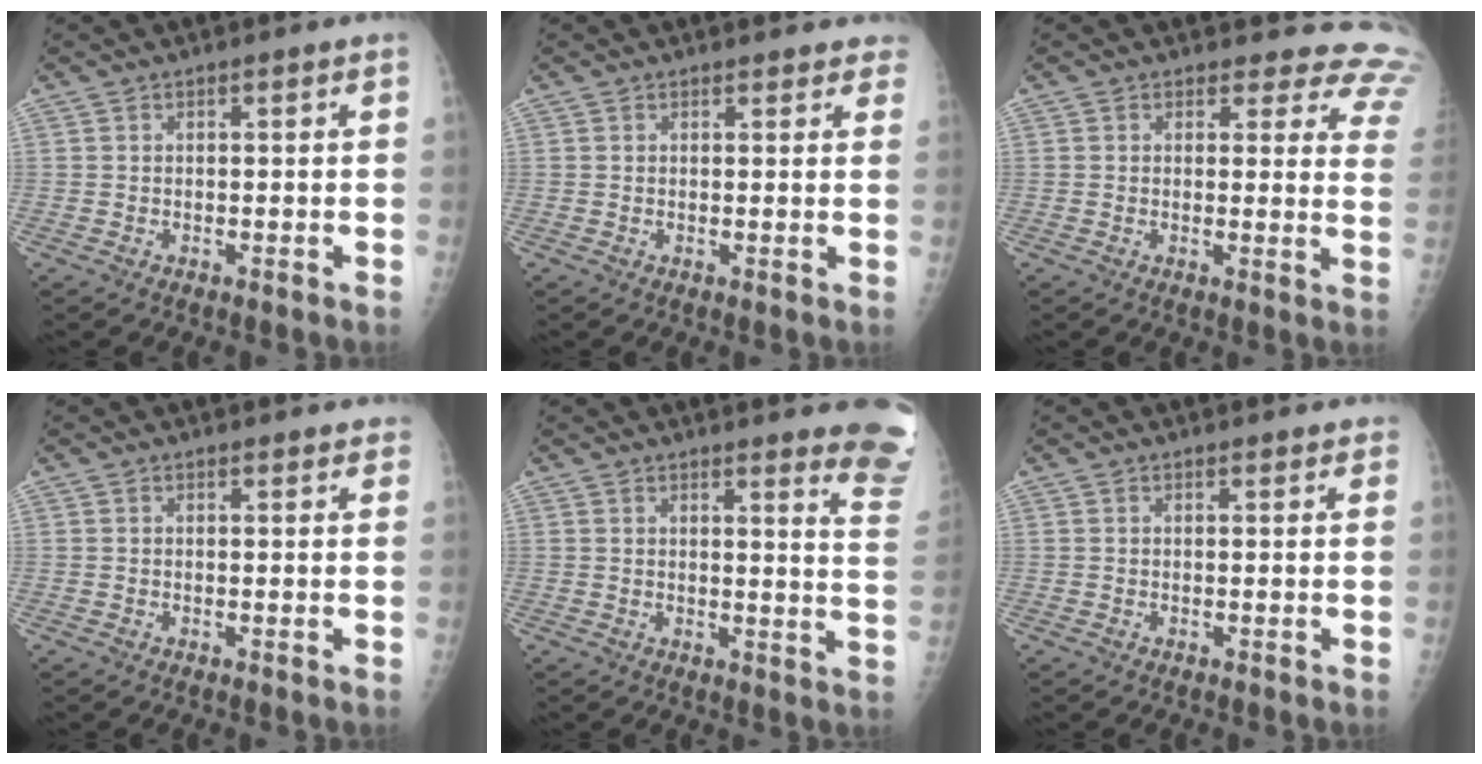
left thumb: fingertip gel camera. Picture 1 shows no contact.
{"total": 3.8, "force": [3.4, 1.6, 0.2], "torque": [0.033, -0.015, 0.018]}
{"total": 12.1, "force": [10.6, 5.3, 2.3], "torque": [0.028, -0.073, 0.076]}
{"total": 2.9, "force": [2.6, 1.0, 0.6], "torque": [0.013, -0.008, 0.018]}
{"total": 12.2, "force": [11.5, 0.8, 4.2], "torque": [-0.018, -0.123, 0.099]}
{"total": 2.2, "force": [2.0, 0.8, 0.5], "torque": [0.008, -0.005, 0.014]}